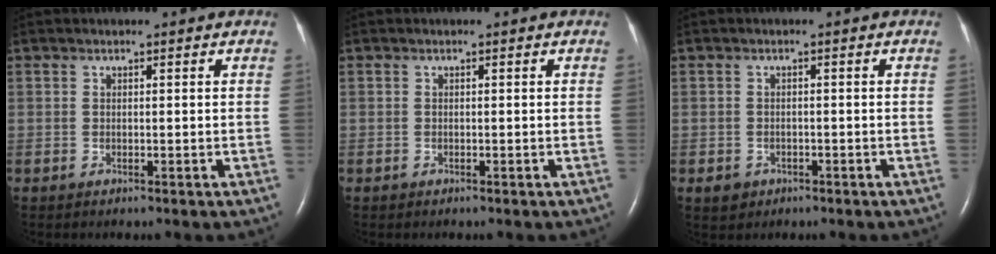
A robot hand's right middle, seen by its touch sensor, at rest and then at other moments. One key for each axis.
{"total": 0.0}
{"total": 2.1, "fx": -1.1, "fy": 1.8, "fz": 0.4, "tx": -0.004, "ty": 0.006, "tz": -0.010}